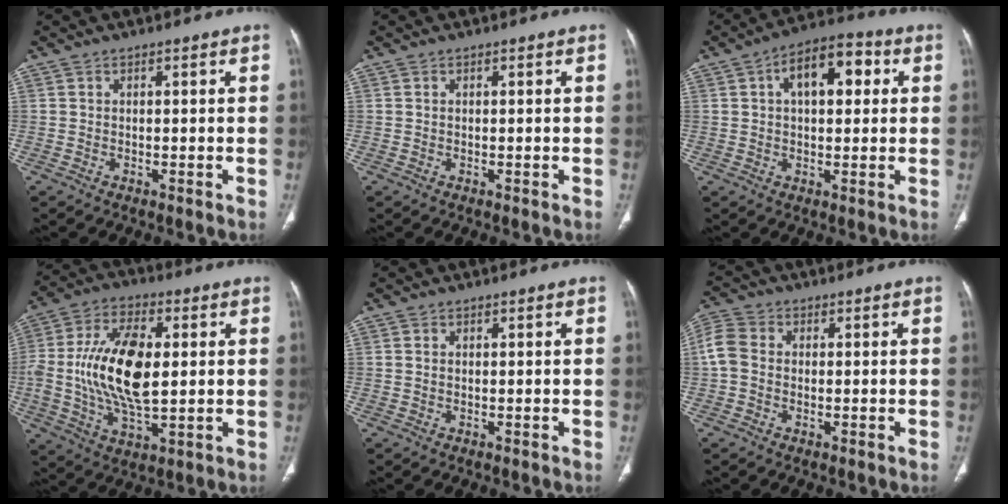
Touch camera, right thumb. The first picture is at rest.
{"total": 0.0}
{"total": 10.9, "force": [2.9, 5.9, 8.7], "torque": [-0.106, 0.023, 0.036]}
{"total": 17.5, "force": [1.1, 8.7, 15.2], "torque": [-0.294, 0.002, 0.019]}
{"total": 0.5, "force": [0.1, 0.4, 0.3], "torque": [-0.008, 0.001, 0.003]}
{"total": 6.3, "force": [0.2, 5.0, 3.8], "torque": [-0.087, 0.019, -0.006]}